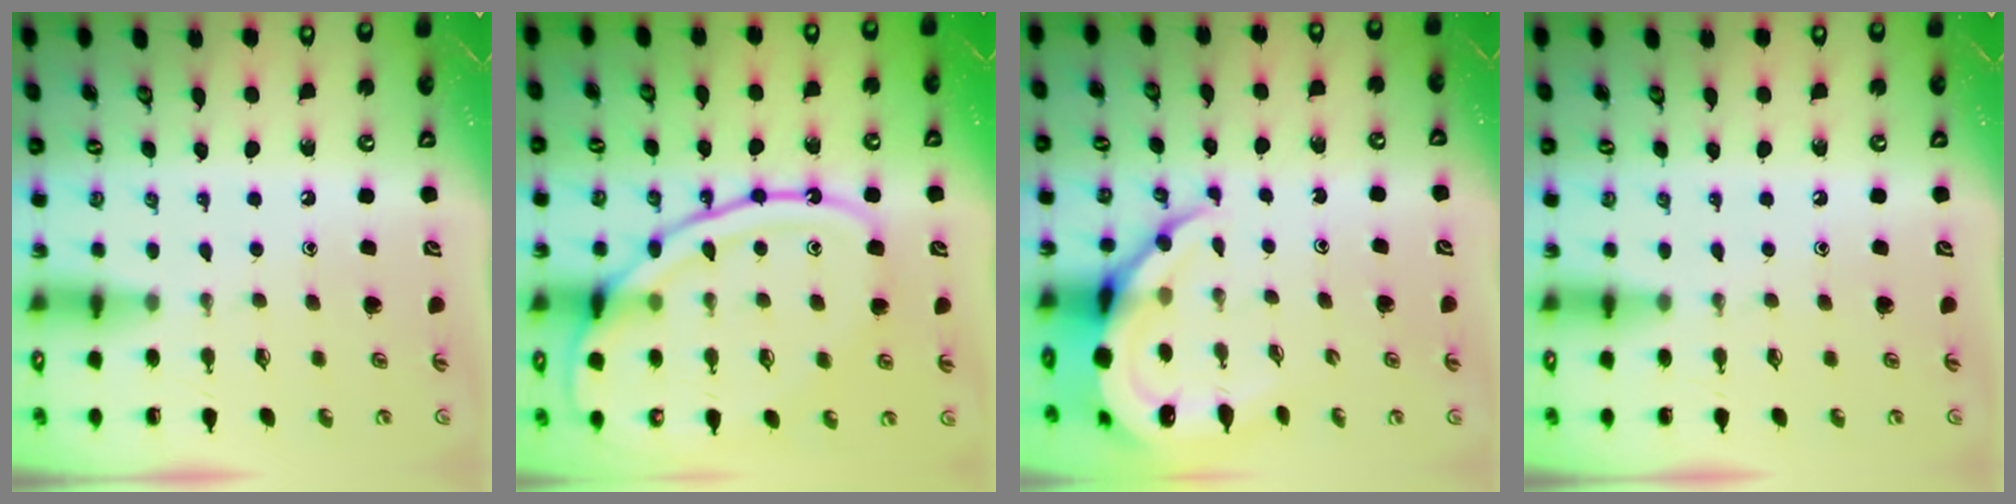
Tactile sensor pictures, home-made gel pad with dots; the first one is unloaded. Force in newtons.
{"total": 15.7, "press": 15.6, "slide": 1.4}
{"total": 10.9, "press": 10.8, "slide": 1.2}
{"total": 0.0}